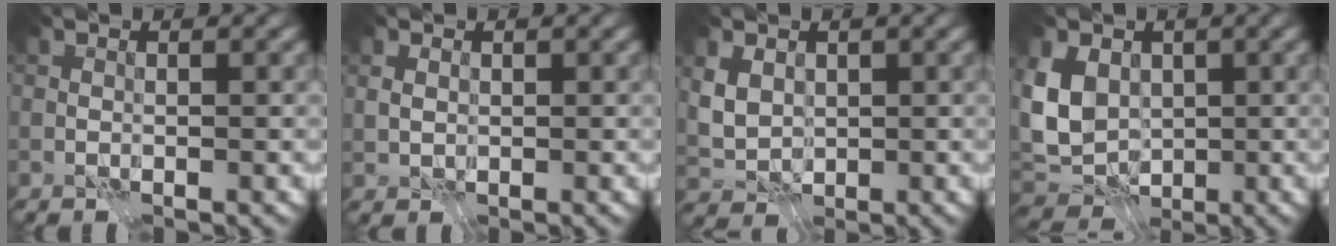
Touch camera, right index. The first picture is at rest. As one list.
[{"total": 1.4, "force": [0.4, 1.1, 0.7], "torque": [-0.016, 0.000, 0.010]}, {"total": 3.5, "force": [0.9, 2.8, 1.9], "torque": [-0.049, -0.003, 0.021]}, {"total": 6.7, "force": [0.9, 5.3, 4.0], "torque": [-0.095, -0.002, 0.008]}]